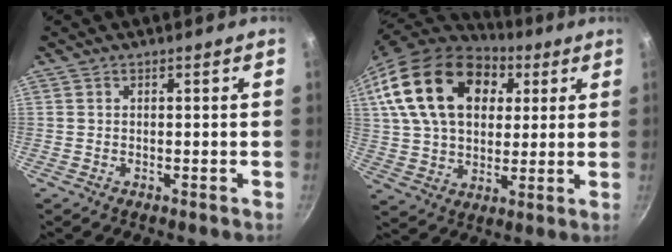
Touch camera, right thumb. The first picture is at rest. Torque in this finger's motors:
{"motor_torque": [0.13, 4.66, 1.66, 0.02, 0.68]}